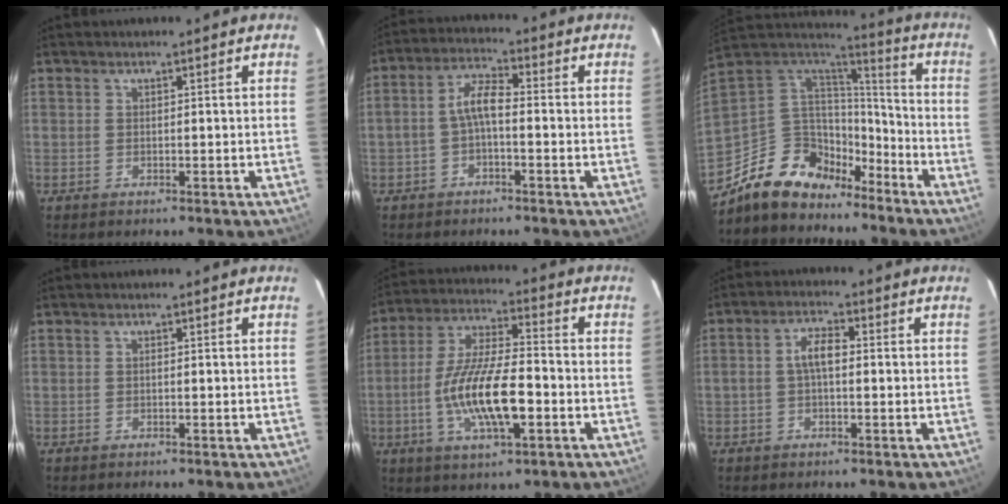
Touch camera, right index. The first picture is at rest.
{"total": 4.5, "force": [-1.5, 1.6, 4.0], "torque": [-0.088, 0.017, -0.032]}
{"total": 17.4, "force": [-12.5, 10.1, 6.6], "torque": [-0.160, 0.024, -0.213]}
{"total": 0.0}
{"total": 14.7, "force": [-3.9, 4.1, 13.5], "torque": [-0.271, -0.006, -0.072]}
{"total": 4.0, "force": [-0.2, 1.7, 3.6], "torque": [-0.072, 0.013, -0.004]}